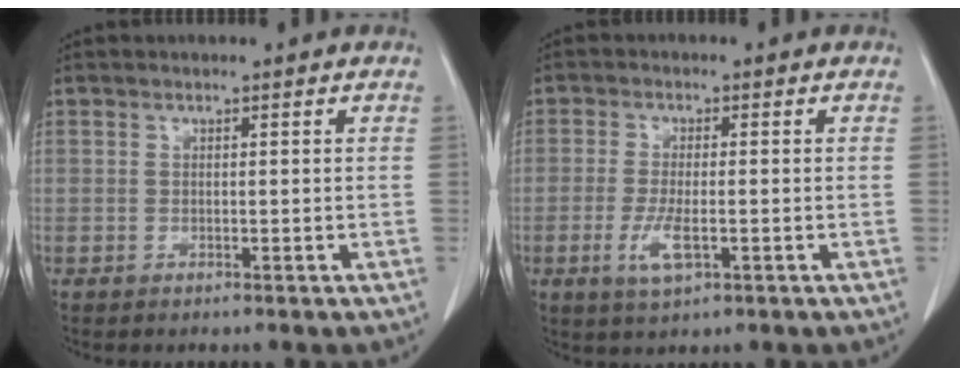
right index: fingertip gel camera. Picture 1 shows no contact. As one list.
[{"total": 4.7, "force": [-1.5, 1.3, 4.3], "torque": [-0.096, -0.010, -0.022]}]